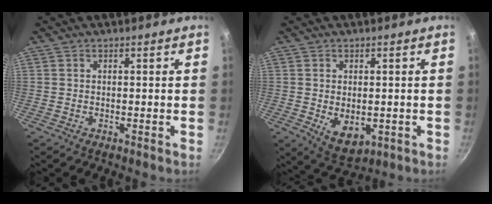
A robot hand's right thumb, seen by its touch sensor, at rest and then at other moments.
{"total": 7.2, "force": [-0.9, 4.6, 5.4], "torque": [-0.075, -0.014, 0.001]}